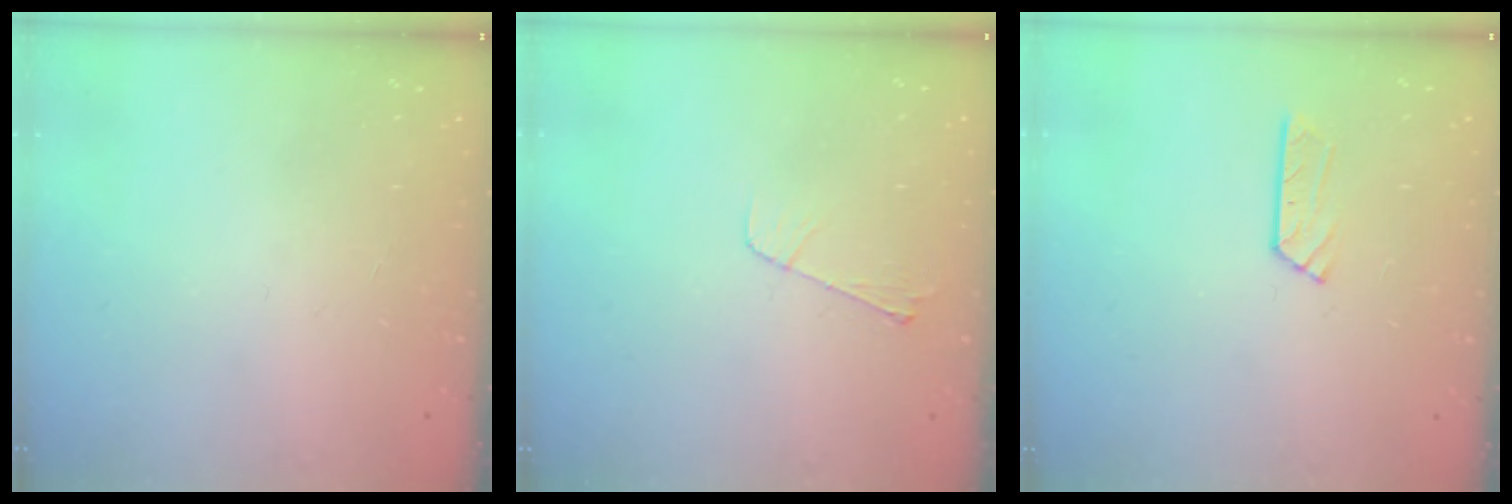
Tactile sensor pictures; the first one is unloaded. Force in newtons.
{"total": 4.7, "press": 4.7, "slide": 0.6}
{"total": 3.7, "press": 3.7, "slide": 0.5}